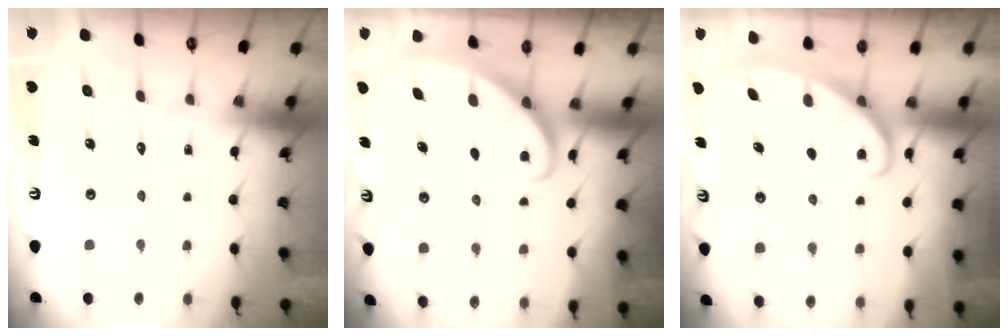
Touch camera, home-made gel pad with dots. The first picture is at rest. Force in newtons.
{"total": 2.8, "press": 2.8, "slide": 0.2}
{"total": 2.8, "press": 2.8, "slide": 0.4}